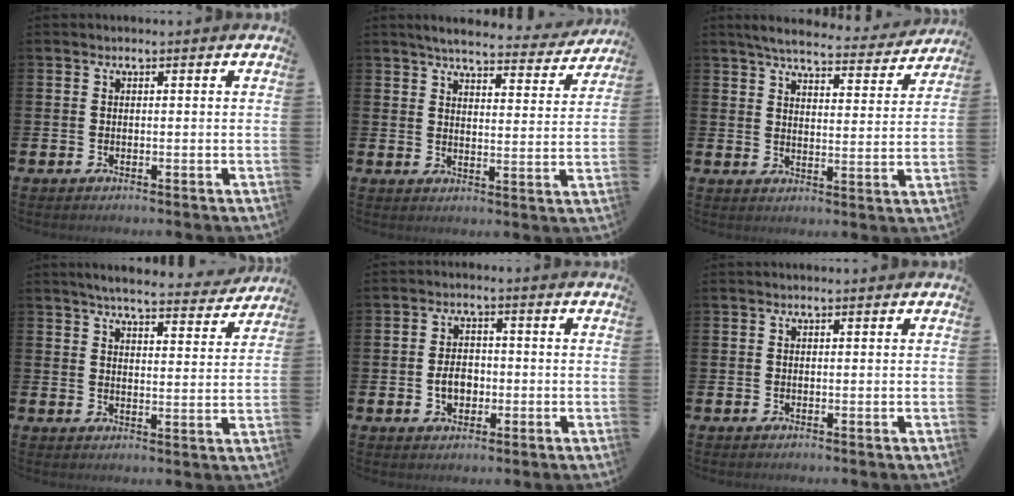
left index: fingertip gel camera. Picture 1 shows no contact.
{"total": 5.1, "force": [4.8, 0.7, 1.6], "torque": [-0.032, -0.034, 0.077]}
{"total": 5.8, "force": [5.4, 0.8, 1.8], "torque": [-0.039, -0.037, 0.089]}
{"total": 5.5, "force": [5.3, 0.4, 1.5], "torque": [-0.032, -0.036, 0.088]}
{"total": 3.6, "force": [-0.8, 2.7, 2.3], "torque": [-0.023, -0.004, -0.023]}
{"total": 0.0}